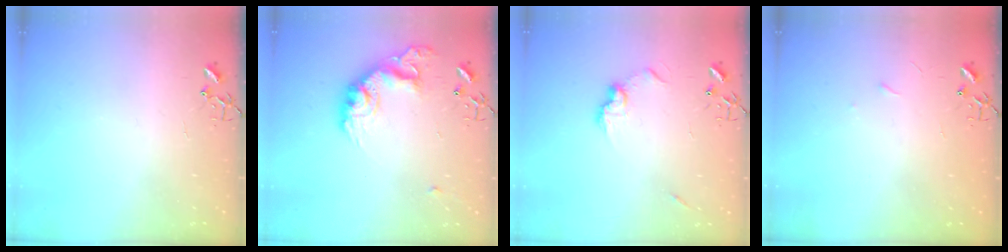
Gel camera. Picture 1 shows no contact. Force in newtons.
{"total": 17.2, "press": 17.2, "slide": 1.2}
{"total": 8.8, "press": 8.8, "slide": 0.4}
{"total": 3.4, "press": 3.3, "slide": 0.4}